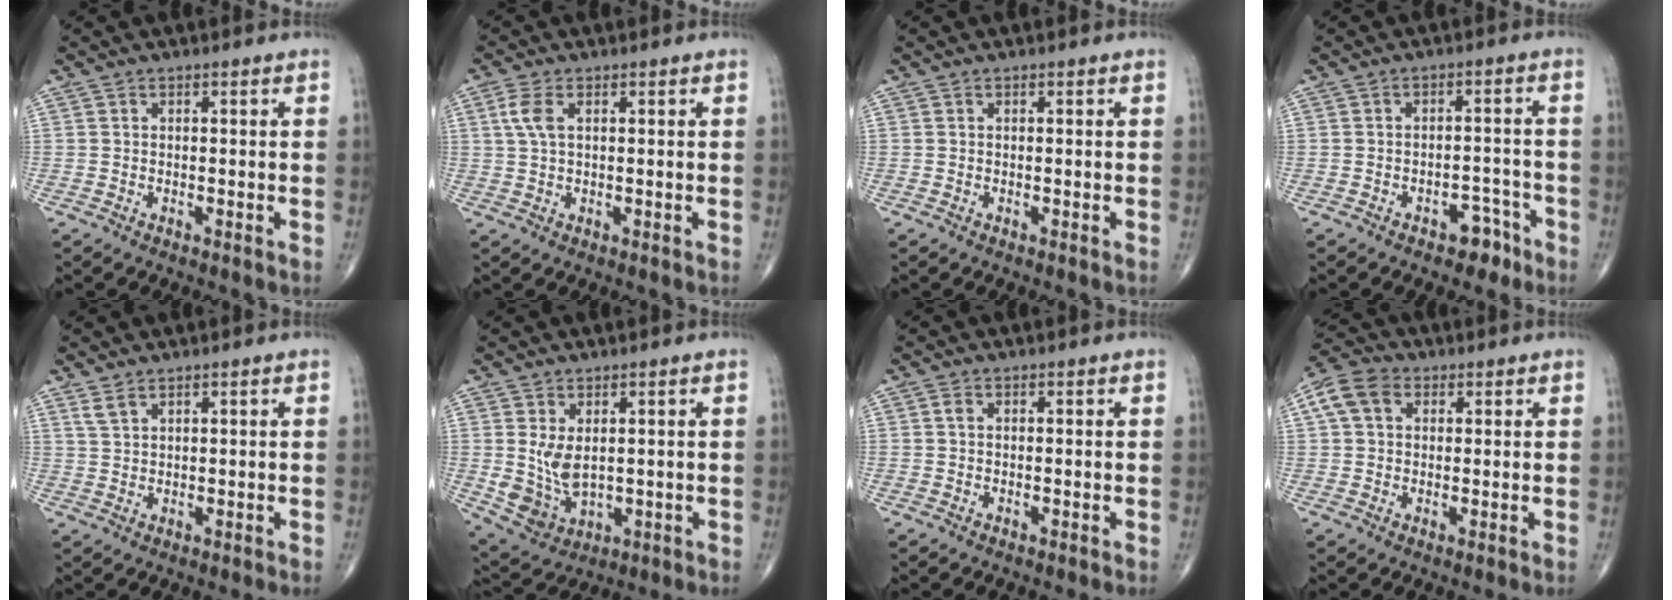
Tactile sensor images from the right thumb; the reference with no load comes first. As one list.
[{"total": 3.8, "force": [1.2, 1.7, 3.1], "torque": [-0.081, 0.010, 0.025]}, {"total": 0.0}, {"total": 4.9, "force": [-3.2, 2.8, 2.4], "torque": [-0.013, 0.033, -0.041]}, {"total": 2.2, "force": [1.7, 0.8, 1.2], "torque": [-0.027, -0.003, 0.042]}, {"total": 7.6, "force": [0.9, 4.8, 5.8], "torque": [-0.102, -0.016, 0.038]}, {"total": 0.7, "force": [0.1, 0.4, 0.5], "torque": [-0.010, 0.001, 0.001]}, {"total": 7.1, "force": [2.1, 5.2, 4.3], "torque": [-0.083, 0.019, 0.032]}]